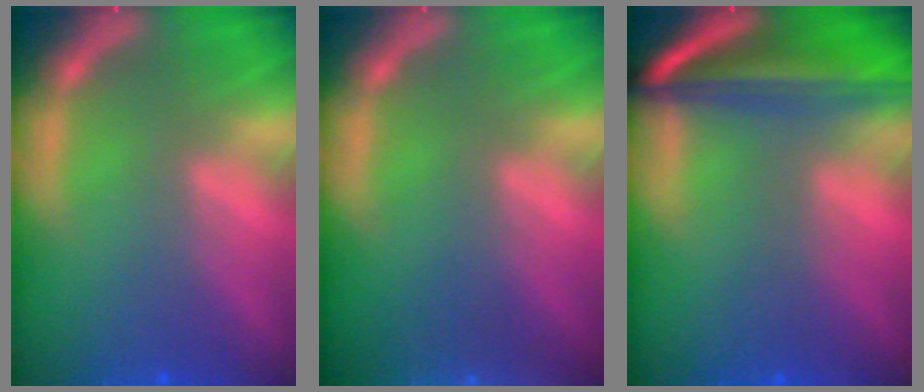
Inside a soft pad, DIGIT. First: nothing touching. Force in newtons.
{"total": 8.5}
{"total": 10.1}